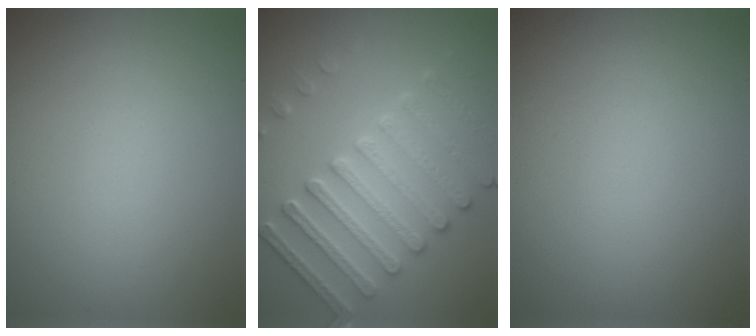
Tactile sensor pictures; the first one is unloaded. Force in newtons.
{"total": 5.1, "press": 4.9, "slide": 1.3}
{"total": 0.0}